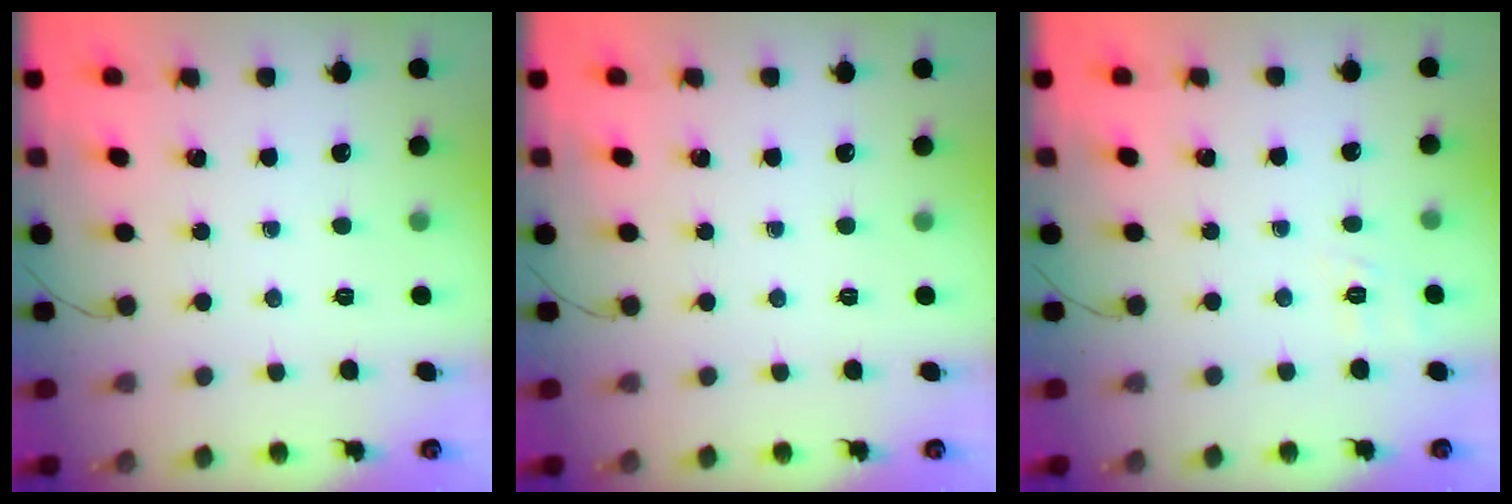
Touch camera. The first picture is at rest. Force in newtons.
{"total": 0.0}
{"total": 2.1, "press": 0.8, "slide": 1.9}